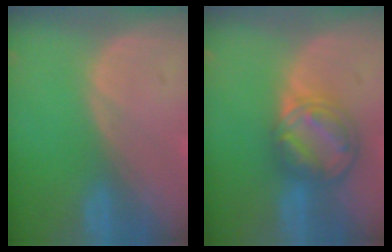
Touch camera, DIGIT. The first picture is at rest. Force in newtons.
{"total": 8.2, "press": 7.0, "slide": 4.3}